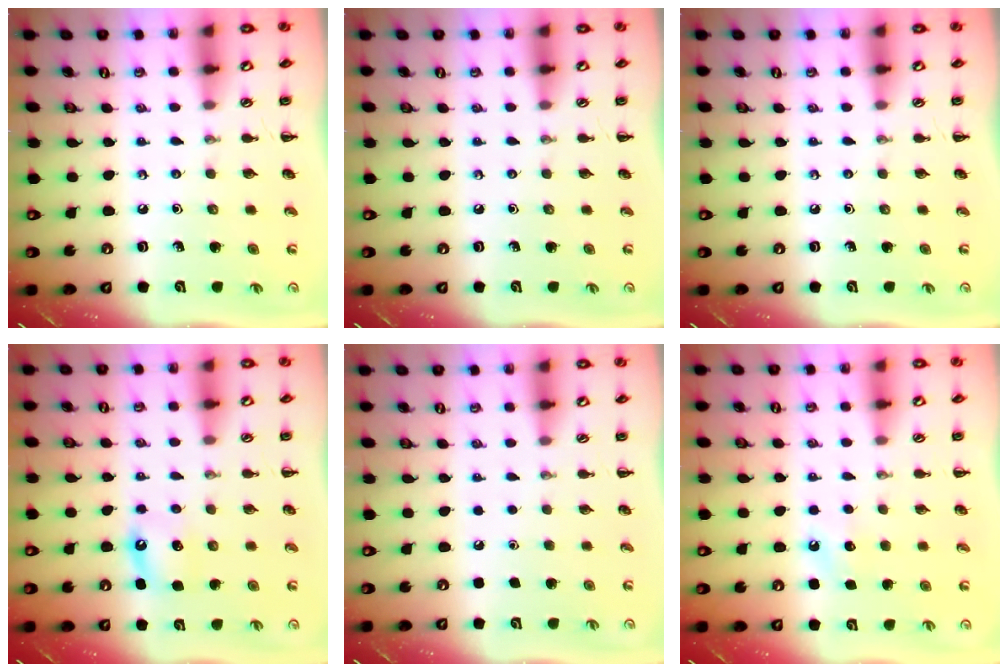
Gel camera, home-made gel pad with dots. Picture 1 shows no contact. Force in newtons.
{"total": 0.0}
{"total": 0.0}
{"total": 4.9, "press": 4.6, "slide": 1.6}
{"total": 1.6, "press": 1.6, "slide": 0.1}
{"total": 6.2, "press": 6.0, "slide": 1.8}